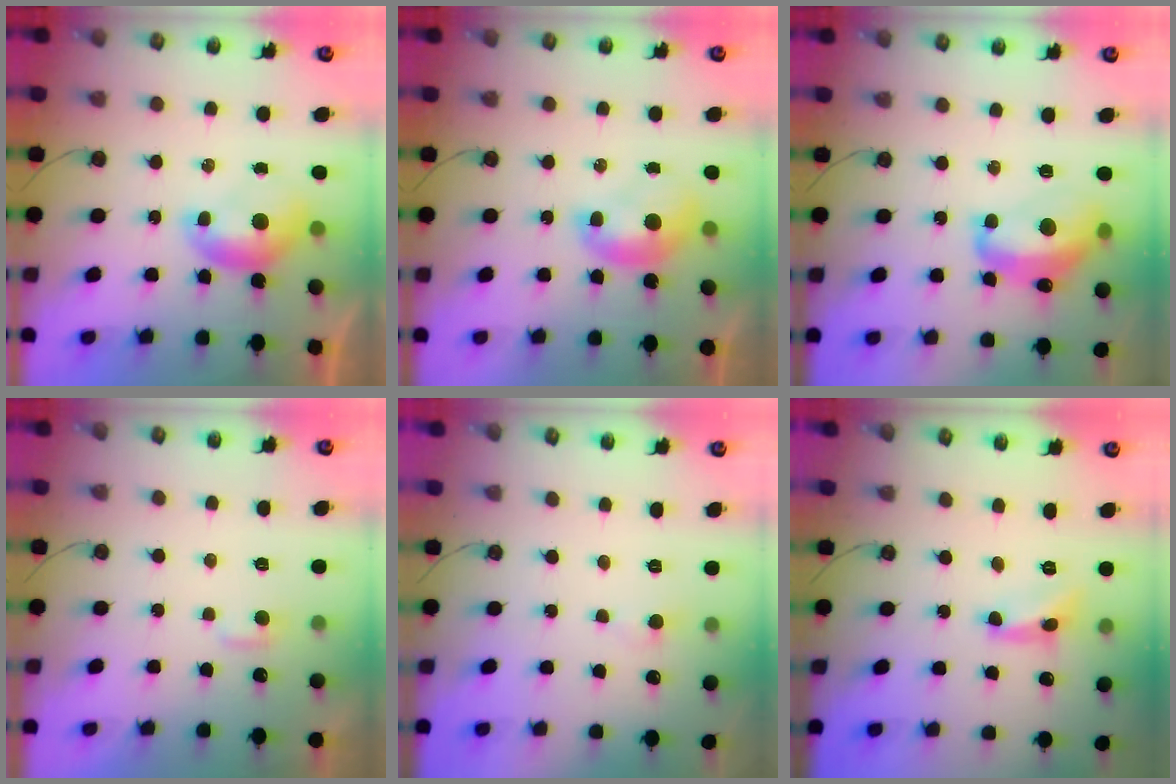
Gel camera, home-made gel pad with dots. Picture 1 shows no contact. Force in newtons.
{"total": 1.3, "press": 1.3, "slide": 0.1}
{"total": 9.2, "press": 9.2, "slide": 0.9}
{"total": 2.7, "press": 2.7, "slide": 0.4}
{"total": 1.9, "press": 1.7, "slide": 0.7}
{"total": 2.5, "press": 2.5, "slide": 0.2}